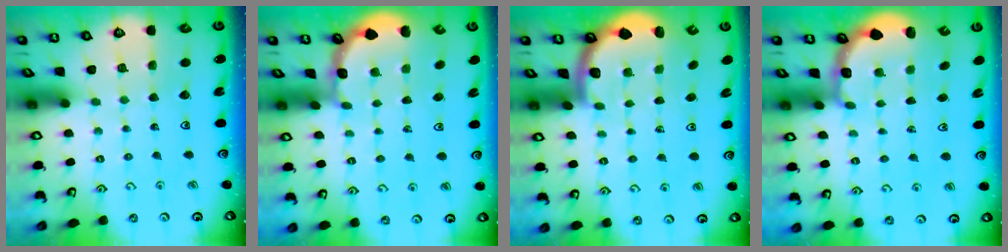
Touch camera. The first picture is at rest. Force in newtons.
{"total": 2.0, "press": 2.0, "slide": 0.1}
{"total": 1.8, "press": 1.8, "slide": 0.1}
{"total": 3.0, "press": 2.6, "slide": 1.5}